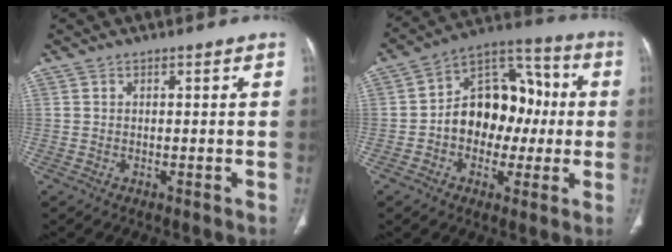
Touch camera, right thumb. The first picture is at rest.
{"total": 16.2, "force": [-1.0, 11.8, 11.1], "torque": [-0.121, 0.045, -0.021]}